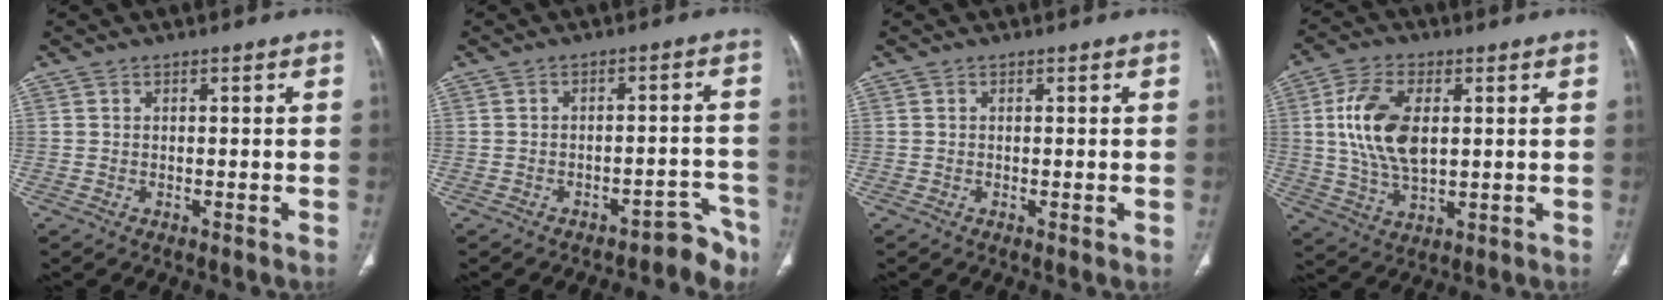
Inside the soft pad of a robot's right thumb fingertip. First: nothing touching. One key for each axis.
{"total": 6.1, "fx": -5.0, "fy": 2.9, "fz": 1.9, "tx": 0.011, "ty": 0.070, "tz": -0.064}
{"total": 0.7, "fx": -0.1, "fy": 0.1, "fz": 0.7, "tx": -0.017, "ty": -0.004, "tz": -0.001}
{"total": 13.1, "fx": 2.1, "fy": 7.2, "fz": 10.7, "tx": -0.209, "ty": -0.003, "tz": 0.042}